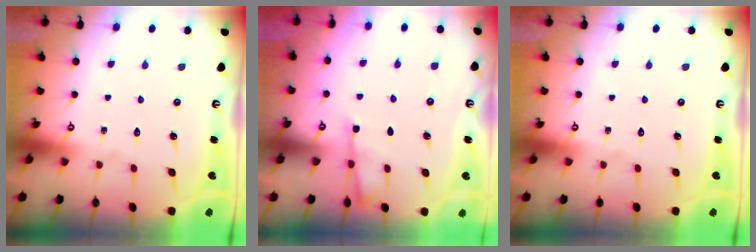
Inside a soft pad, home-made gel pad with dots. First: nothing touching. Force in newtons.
{"total": 4.9, "press": 4.9, "slide": 0.6}
{"total": 0.0}